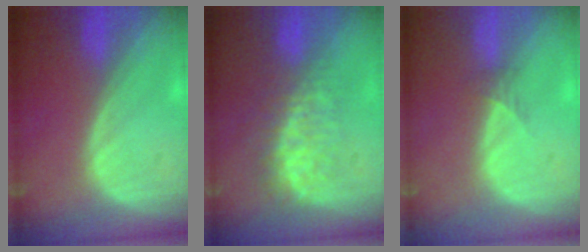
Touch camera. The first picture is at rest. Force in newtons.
{"total": 7.6, "press": 7.3, "slide": 1.9}
{"total": 1.3, "press": 1.0, "slide": 0.8}